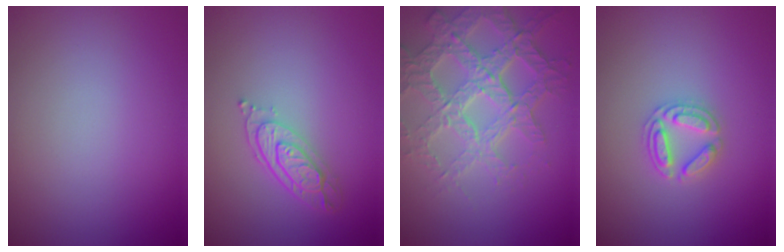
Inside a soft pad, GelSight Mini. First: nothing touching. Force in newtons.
{"total": 3.5, "press": 2.6, "slide": 2.3}
{"total": 6.6, "press": 5.0, "slide": 4.3}
{"total": 2.8, "press": 2.7, "slide": 0.5}